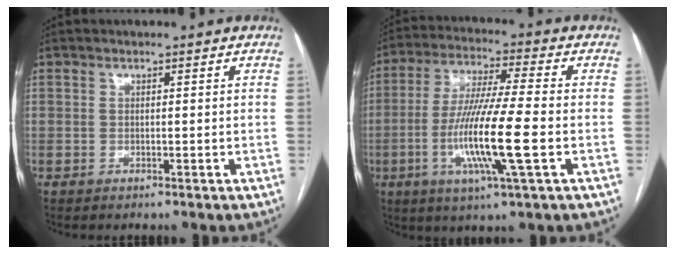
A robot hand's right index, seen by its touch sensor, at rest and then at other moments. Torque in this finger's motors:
{"motor_torque": [1.81, -0.33, 0.49, 0.13]}